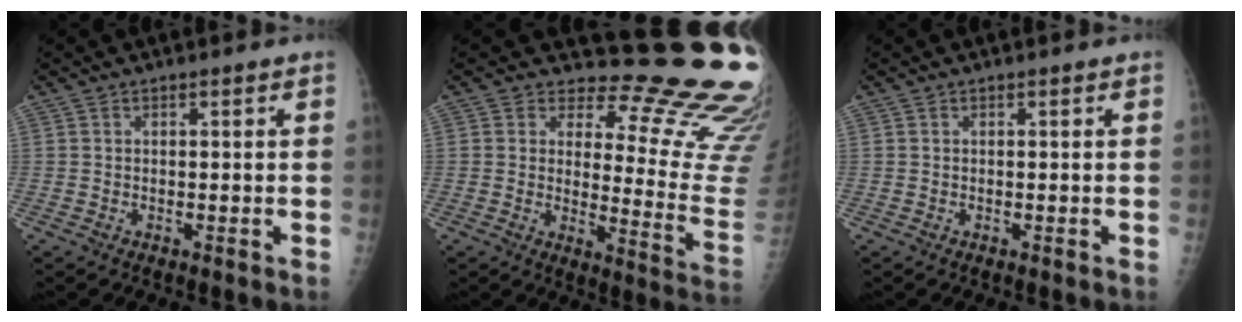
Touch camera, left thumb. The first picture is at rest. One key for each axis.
{"total": 19.9, "fx": 17.2, "fy": 5.6, "fz": 8.2, "tx": -0.053, "ty": -0.179, "tz": 0.193}
{"total": 0.0}